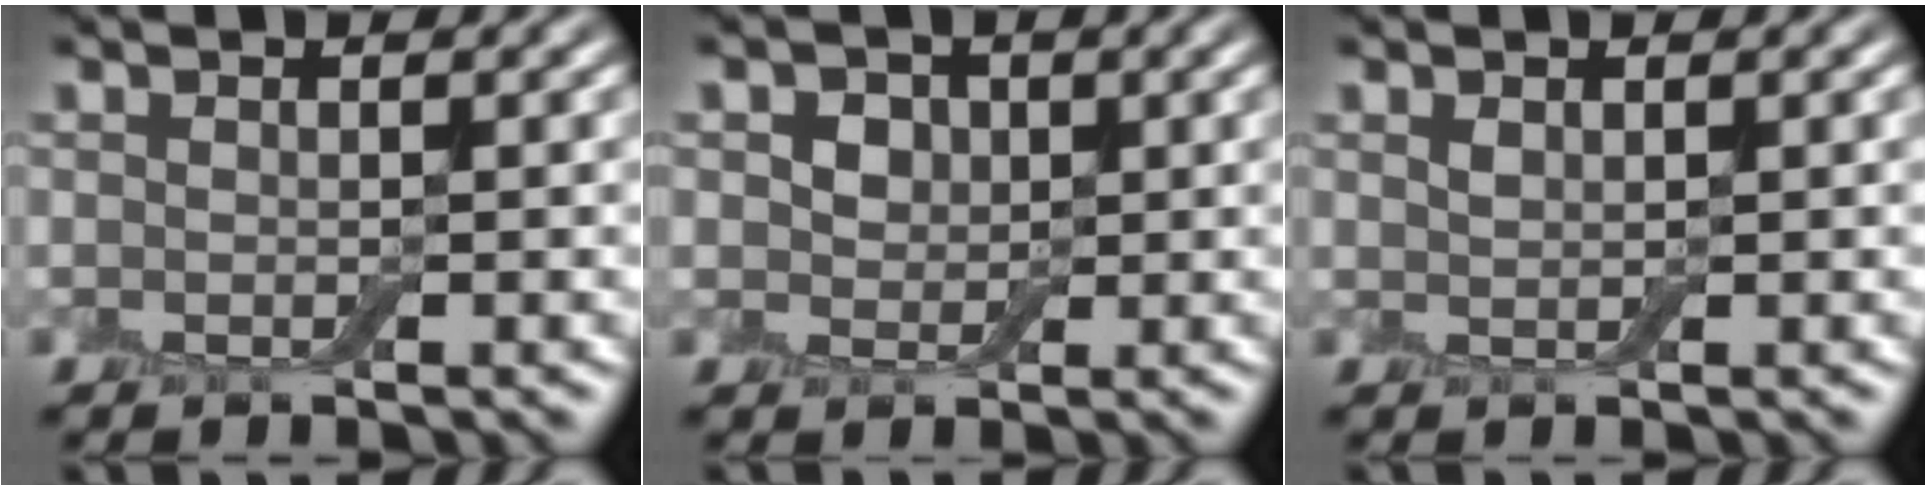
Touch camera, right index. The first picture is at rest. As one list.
[{"total": 3.6, "force": [1.6, 2.7, 1.8], "torque": [-0.032, 0.012, 0.009]}, {"total": 0.6, "force": [0.5, 0.3, 0.3], "torque": [-0.012, 0.000, 0.012]}]